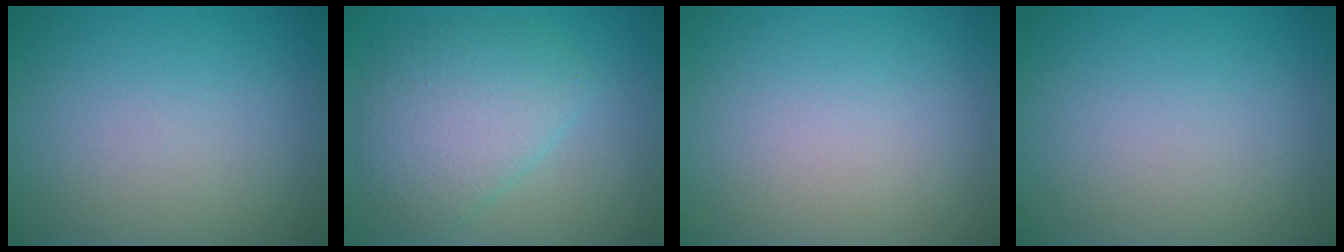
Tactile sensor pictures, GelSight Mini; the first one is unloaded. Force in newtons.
{"total": 5.5, "press": 5.5, "slide": 0.2}
{"total": 0.0}
{"total": 0.0}